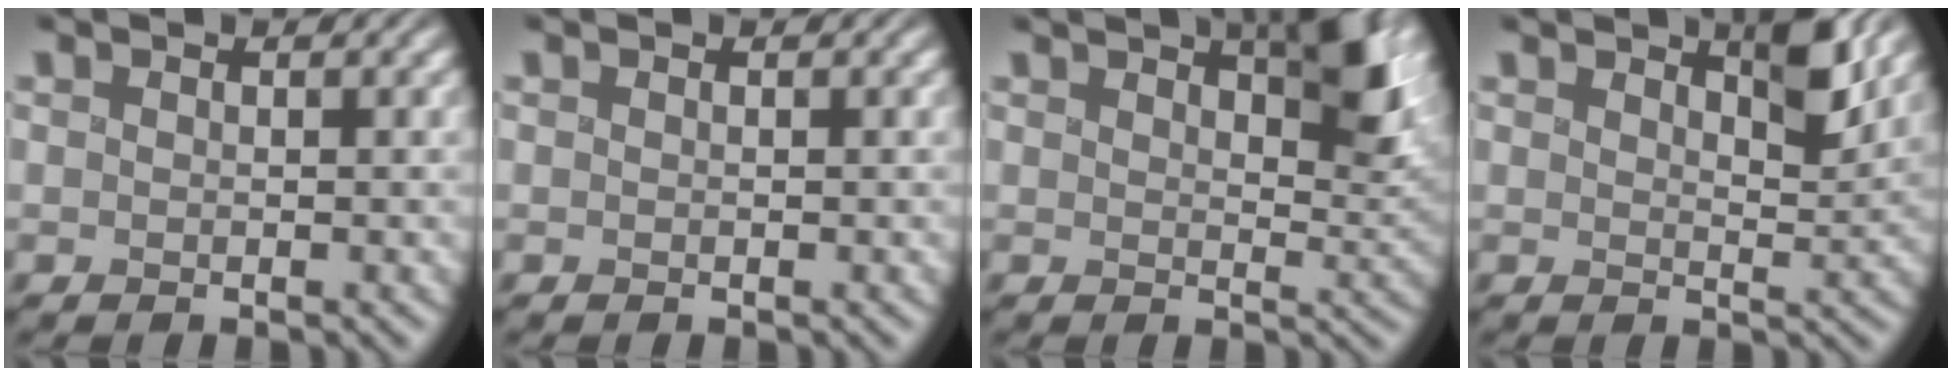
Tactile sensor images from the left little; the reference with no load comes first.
{"total": 0.0}
{"total": 6.1, "force": [3.5, 2.1, 4.5], "torque": [-0.061, 0.004, 0.055]}
{"total": 3.6, "force": [2.6, 0.9, 2.3], "torque": [-0.029, -0.001, 0.033]}